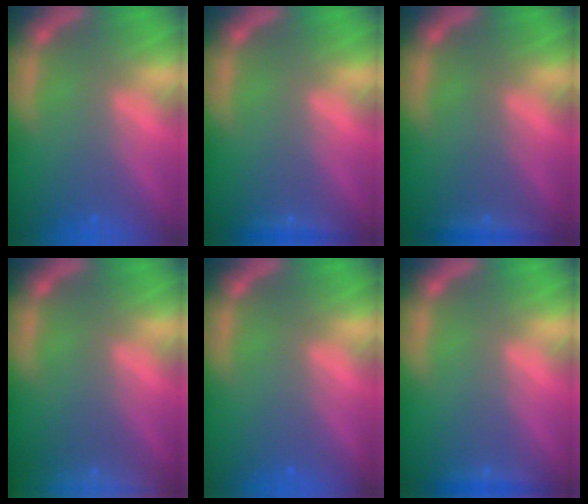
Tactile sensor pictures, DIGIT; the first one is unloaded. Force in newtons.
{"total": 1.4}
{"total": 1.9}
{"total": 9.5}
{"total": 0.0}
{"total": 1.4}